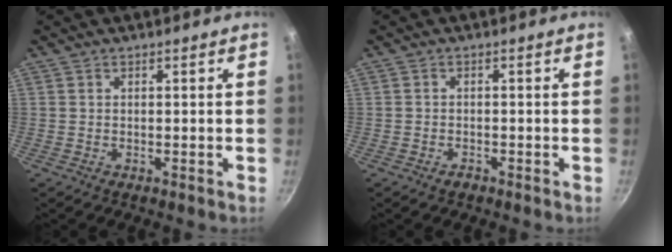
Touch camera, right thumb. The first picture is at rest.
{"total": 1.3, "force": [-1.0, 0.7, 0.5], "torque": [-0.010, 0.010, -0.017]}